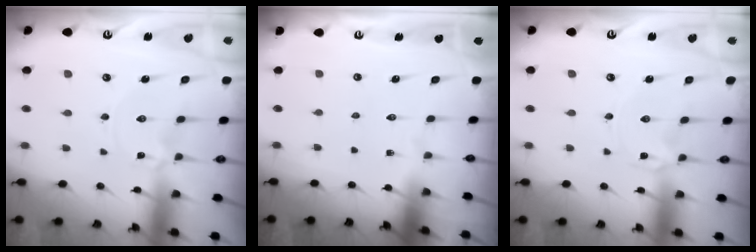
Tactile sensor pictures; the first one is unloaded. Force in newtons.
{"total": 0.0}
{"total": 0.0}